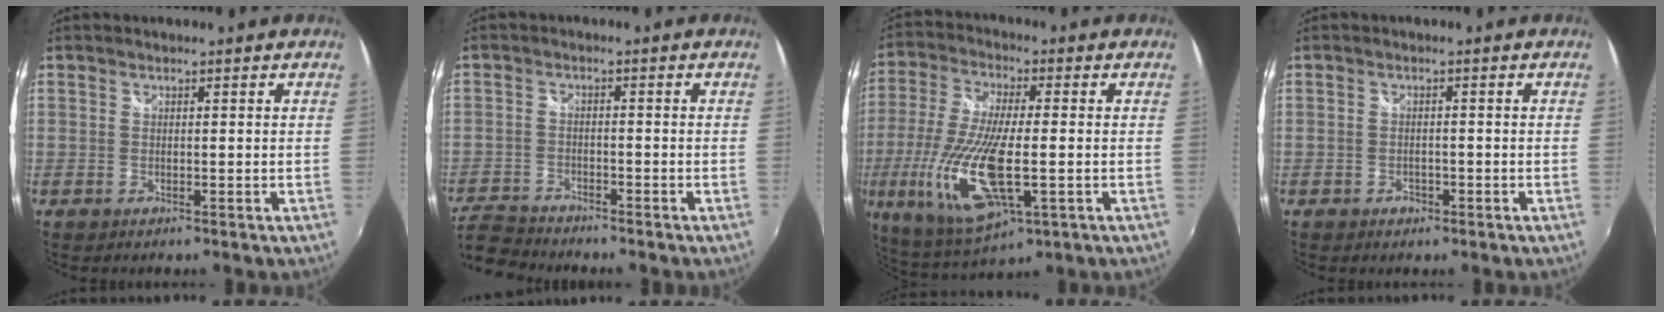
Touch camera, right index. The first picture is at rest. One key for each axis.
{"total": 7.7, "fx": -7.2, "fy": 2.2, "fz": 1.6, "tx": -0.066, "ty": -0.005, "tz": -0.140}
{"total": 18.7, "fx": -4.3, "fy": 5.9, "fz": 17.2, "tx": -0.366, "ty": -0.031, "tz": -0.076}
{"total": 1.5, "fx": -1.0, "fy": 1.1, "fz": 0.3, "tx": -0.009, "ty": 0.000, "tz": -0.014}